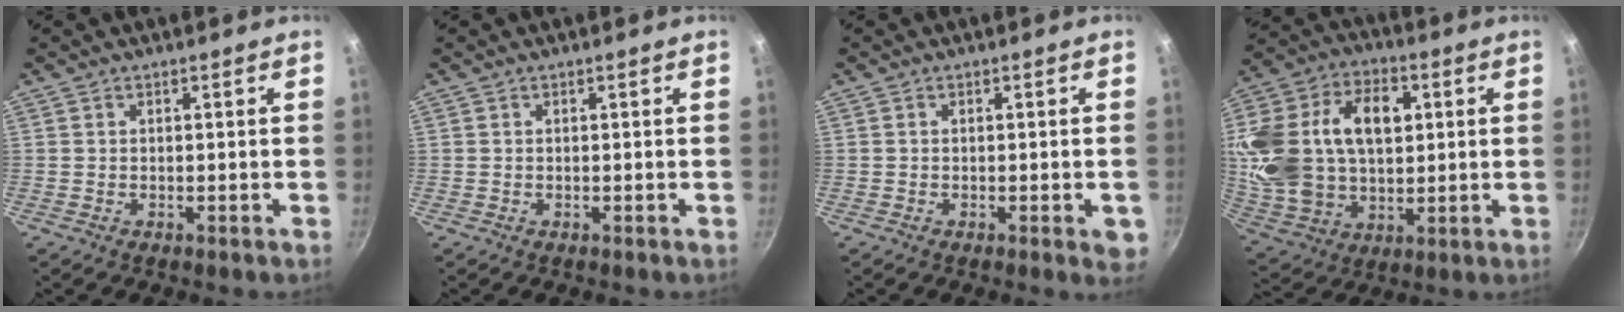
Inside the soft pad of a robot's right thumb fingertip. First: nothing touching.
{"total": 0.0}
{"total": 3.1, "force": [-1.0, 0.9, 2.8], "torque": [-0.031, -0.003, -0.014]}
{"total": 25.1, "force": [4.4, 17.0, 18.0], "torque": [-0.347, 0.014, 0.082]}